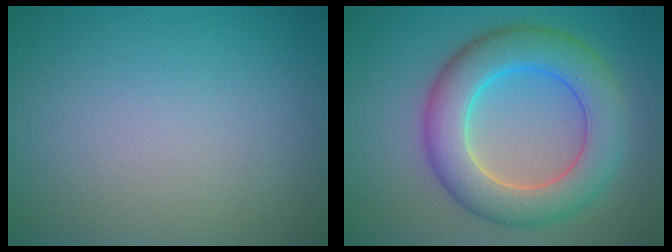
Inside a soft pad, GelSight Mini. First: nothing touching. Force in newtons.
{"total": 7.8, "press": 7.8, "slide": 0.2}